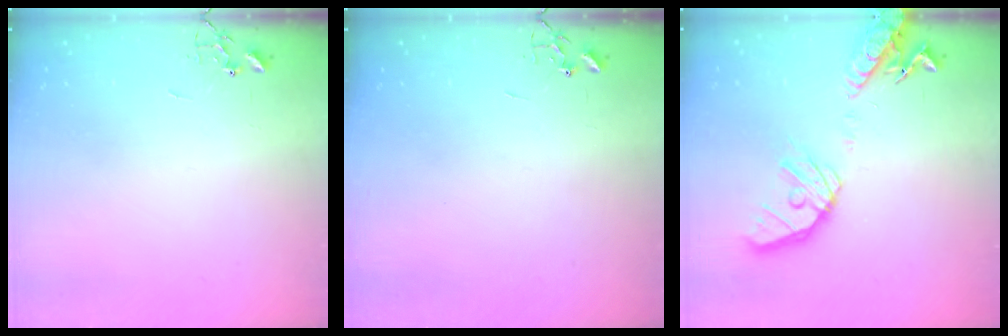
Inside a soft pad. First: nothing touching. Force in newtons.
{"total": 0.0}
{"total": 17.8, "press": 17.5, "slide": 3.0}